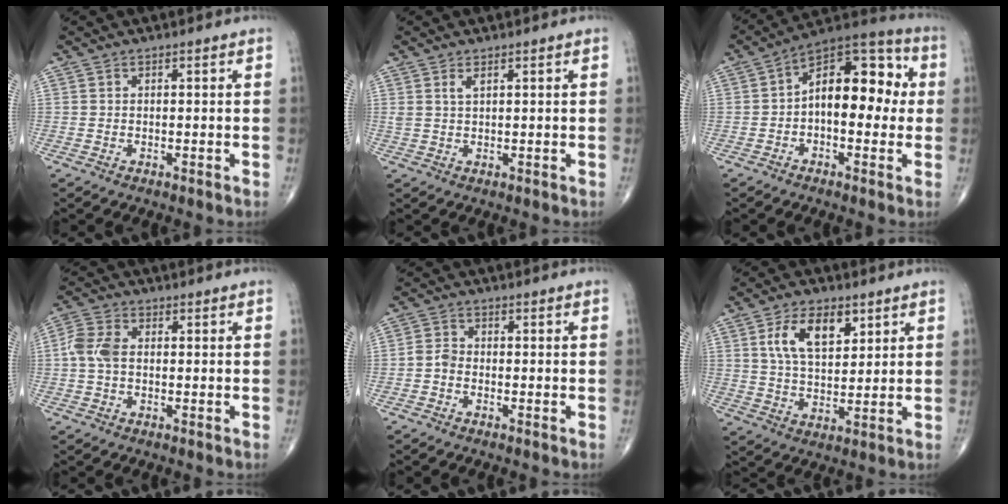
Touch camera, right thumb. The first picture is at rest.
{"total": 1.7, "force": [1.0, 0.6, 1.3], "torque": [-0.029, -0.002, 0.025]}
{"total": 15.2, "force": [0.5, 8.5, 12.6], "torque": [-0.149, 0.043, -0.008]}
{"total": 5.3, "force": [0.1, 3.4, 4.1], "torque": [-0.103, 0.014, -0.005]}
{"total": 2.1, "force": [-0.9, 1.4, 1.3], "torque": [-0.022, 0.007, -0.024]}
{"total": 10.0, "force": [4.3, 5.3, 7.3], "torque": [-0.112, -0.015, 0.080]}